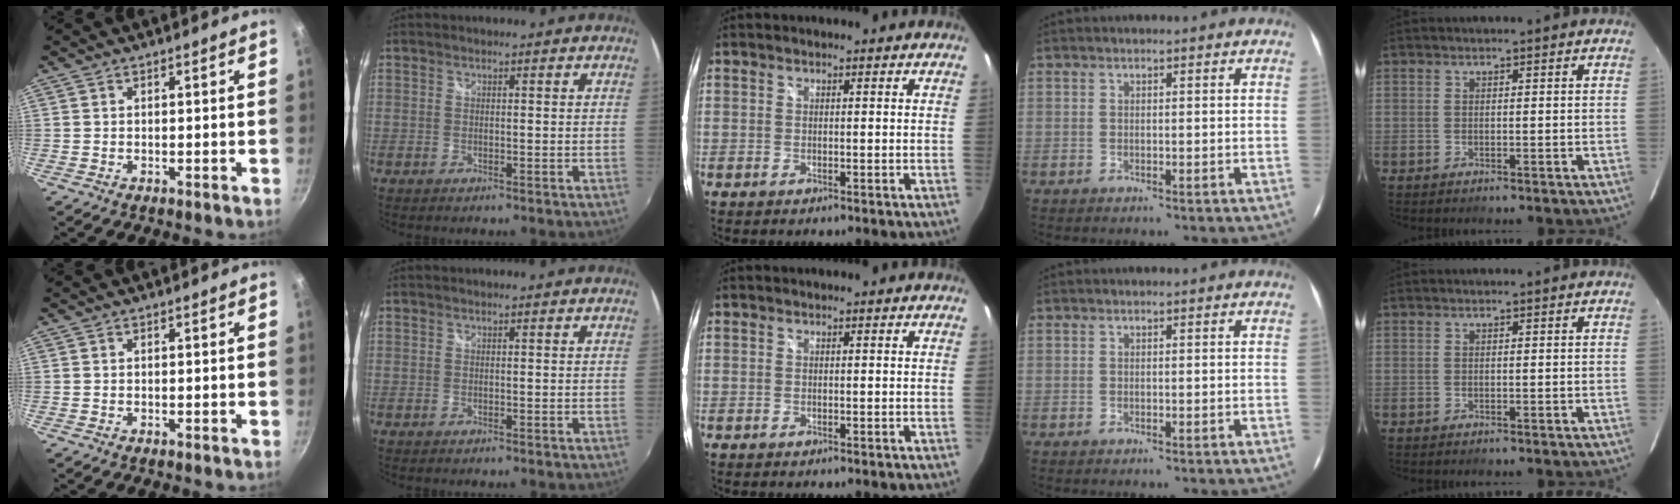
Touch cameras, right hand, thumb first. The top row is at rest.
{}